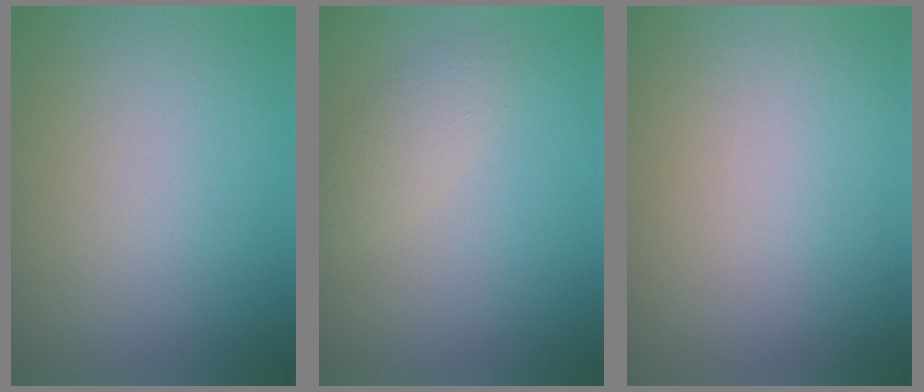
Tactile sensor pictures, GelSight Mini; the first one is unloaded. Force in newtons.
{"total": 2.0, "press": 2.0, "slide": 0.1}
{"total": 0.0}